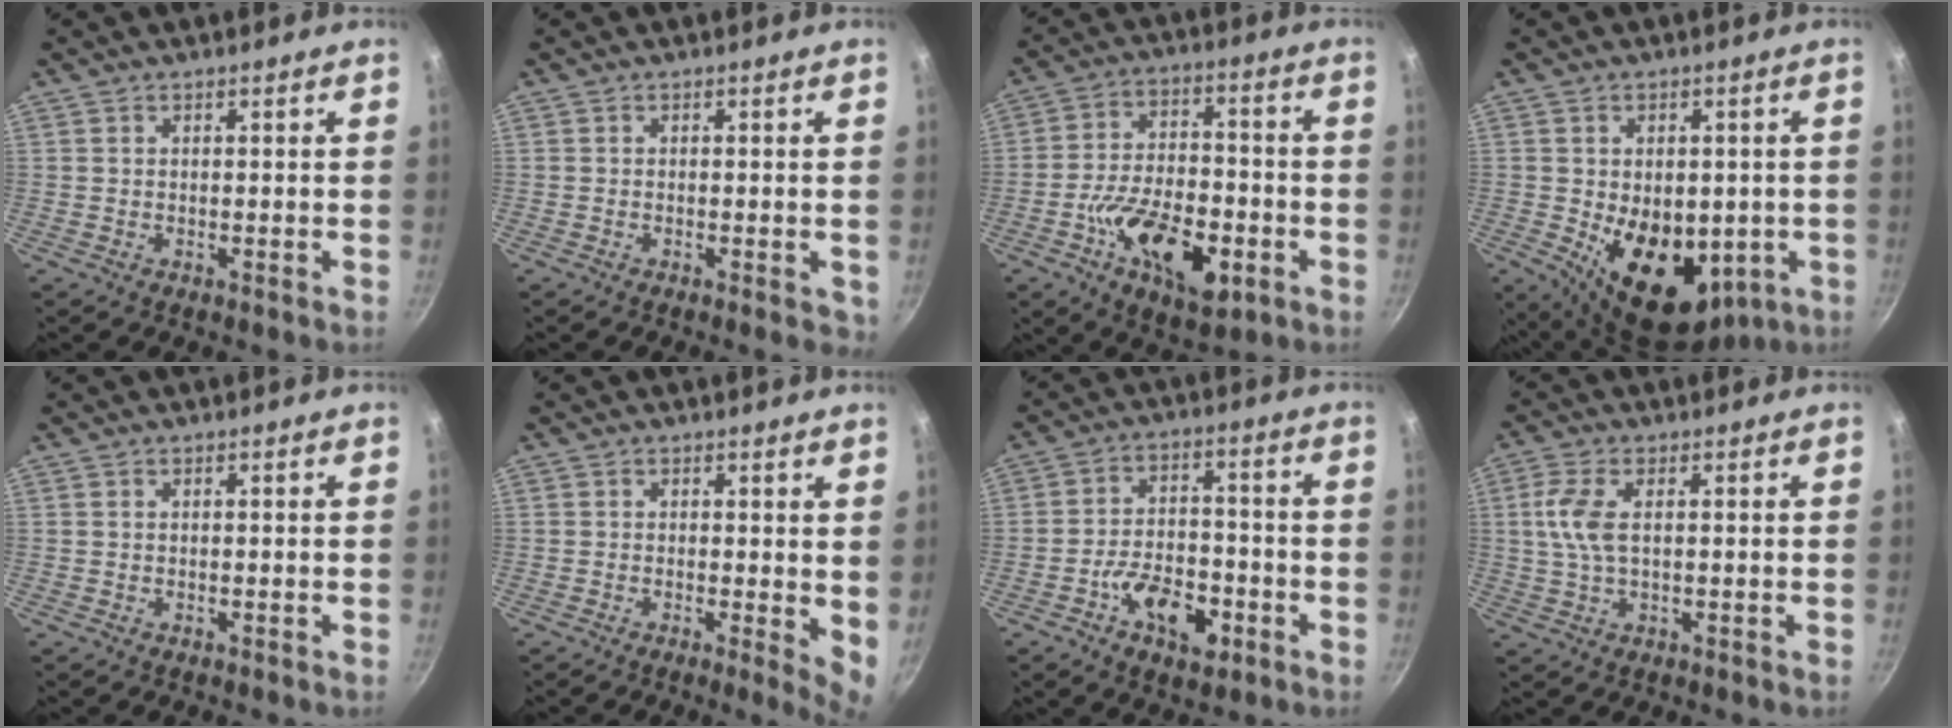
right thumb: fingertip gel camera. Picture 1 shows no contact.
{"total": 2.3, "force": [-0.7, 0.9, 2.0], "torque": [-0.026, -0.005, -0.010]}
{"total": 17.0, "force": [-6.2, 8.8, 13.1], "torque": [-0.197, 0.028, -0.100]}
{"total": 15.9, "force": [-2.8, 10.5, 11.7], "torque": [-0.139, -0.018, -0.018]}
{"total": 0.0}
{"total": 4.5, "force": [0.4, 1.5, 4.2], "torque": [-0.052, -0.012, 0.003]}
{"total": 10.8, "force": [-4.8, 6.0, 7.5], "torque": [-0.104, 0.032, -0.080]}
{"total": 6.3, "force": [1.0, 3.0, 5.4], "torque": [-0.119, 0.006, 0.018]}